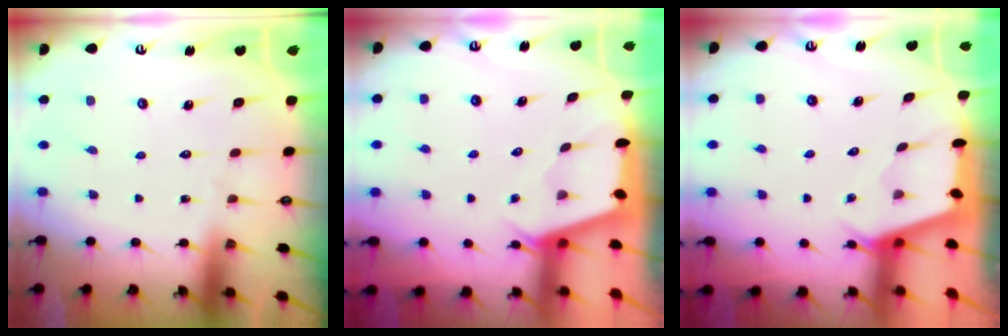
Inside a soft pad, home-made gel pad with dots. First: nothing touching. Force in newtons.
{"total": 2.0, "press": 2.0, "slide": 0.3}
{"total": 2.4, "press": 2.4, "slide": 0.3}